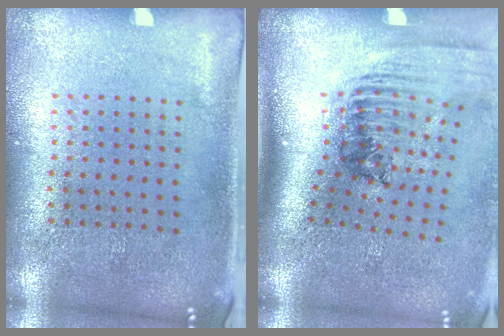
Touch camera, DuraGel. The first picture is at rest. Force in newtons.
{"total": 2.3, "press": 1.6, "slide": 1.6}